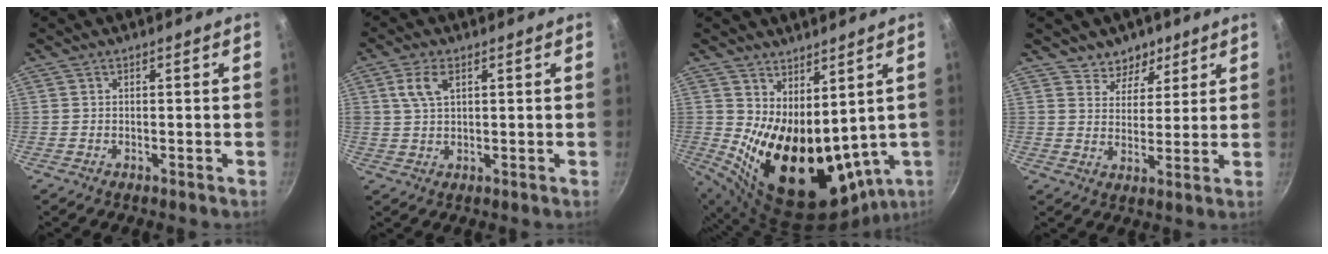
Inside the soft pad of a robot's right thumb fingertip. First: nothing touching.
{"total": 5.0, "force": [2.0, 2.6, 3.8], "torque": [-0.071, 0.001, 0.040]}
{"total": 18.6, "force": [2.8, 10.2, 15.3], "torque": [-0.221, -0.039, 0.082]}
{"total": 6.3, "force": [4.4, 4.4, 1.1], "torque": [0.014, -0.033, 0.065]}